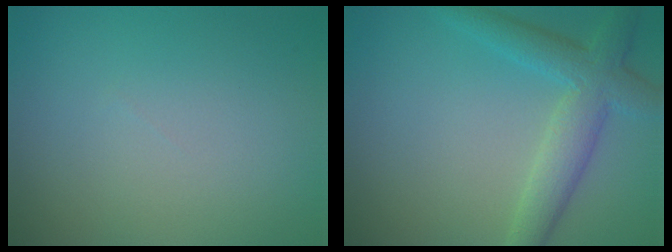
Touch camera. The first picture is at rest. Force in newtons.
{"total": 4.4, "press": 4.4, "slide": 0.2}